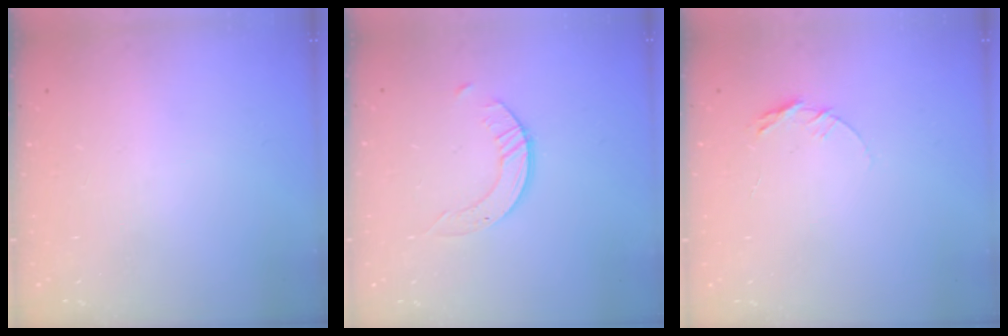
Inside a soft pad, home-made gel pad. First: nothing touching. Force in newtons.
{"total": 2.5, "press": 2.5, "slide": 0.3}
{"total": 5.7, "press": 5.7, "slide": 0.5}